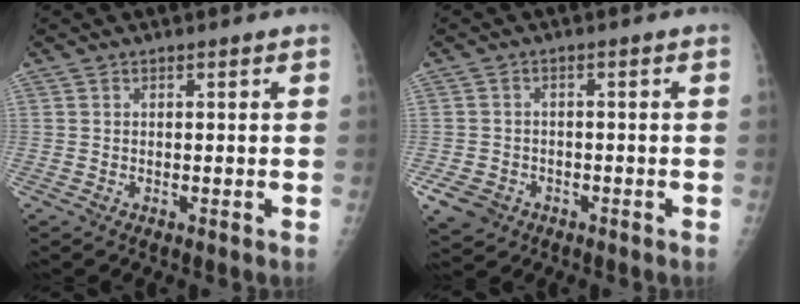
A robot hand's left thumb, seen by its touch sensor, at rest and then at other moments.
{"total": 6.2, "force": [-3.0, 5.1, 2.0], "torque": [-0.045, 0.010, -0.041]}